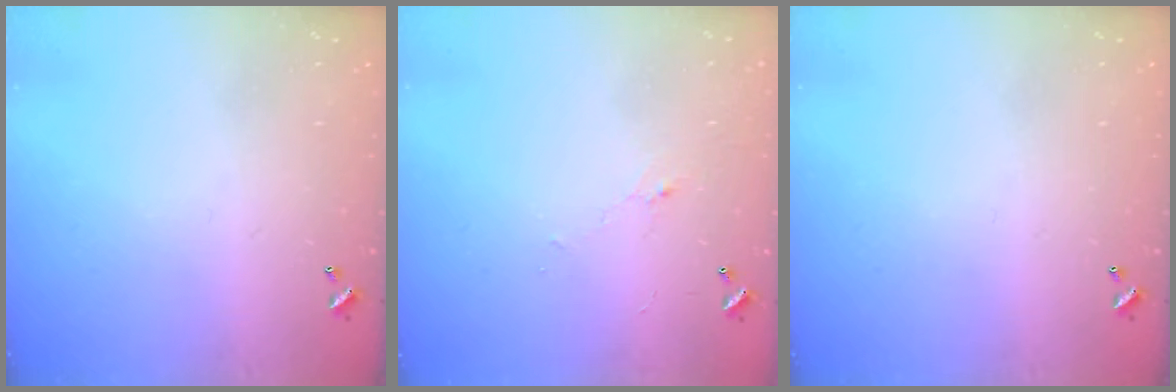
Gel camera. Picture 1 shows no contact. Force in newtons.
{"total": 0.6, "press": 0.2, "slide": 0.5}
{"total": 0.0}